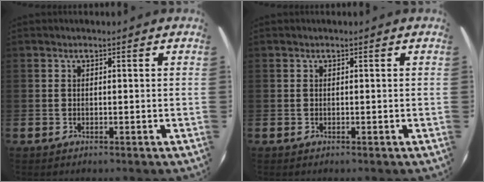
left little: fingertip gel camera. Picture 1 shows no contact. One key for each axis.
{"total": 0.0}